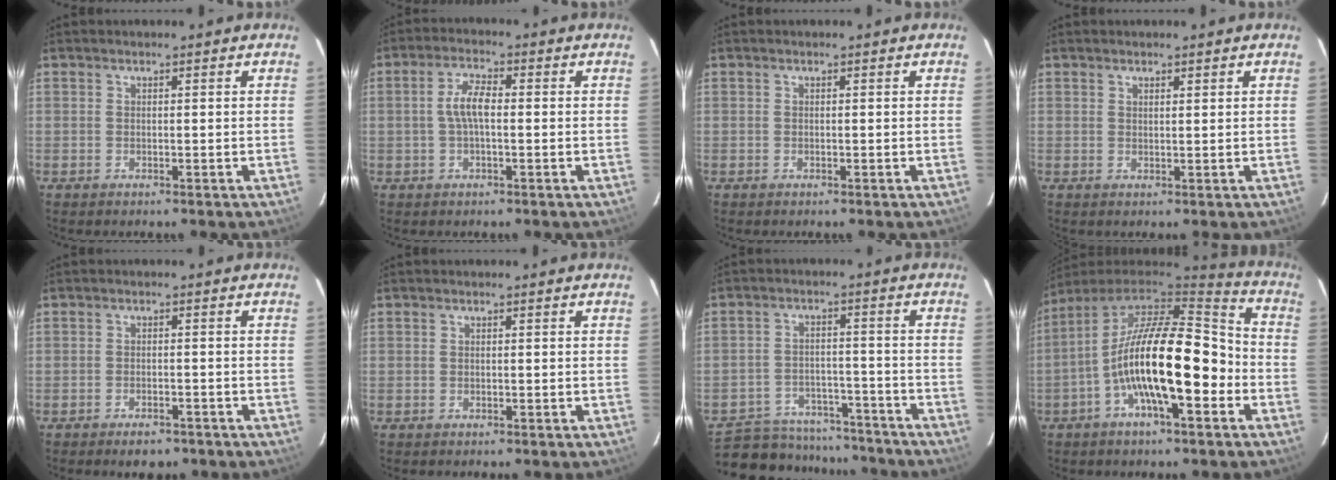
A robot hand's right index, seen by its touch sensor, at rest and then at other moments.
{"total": 4.9, "force": [-0.2, 1.7, 4.6], "torque": [-0.094, 0.010, -0.004]}
{"total": 0.0}
{"total": 1.1, "force": [0.9, 0.2, 0.5], "torque": [-0.010, -0.001, 0.014]}
{"total": 4.2, "force": [-3.1, 1.9, 2.0], "torque": [-0.036, 0.001, -0.042]}
{"total": 0.0}
{"total": 17.6, "force": [-15.0, 7.6, 5.3], "torque": [-0.130, 0.023, -0.197]}
{"total": 19.0, "force": [-5.7, 5.9, 17.1], "torque": [-0.296, -0.005, -0.110]}